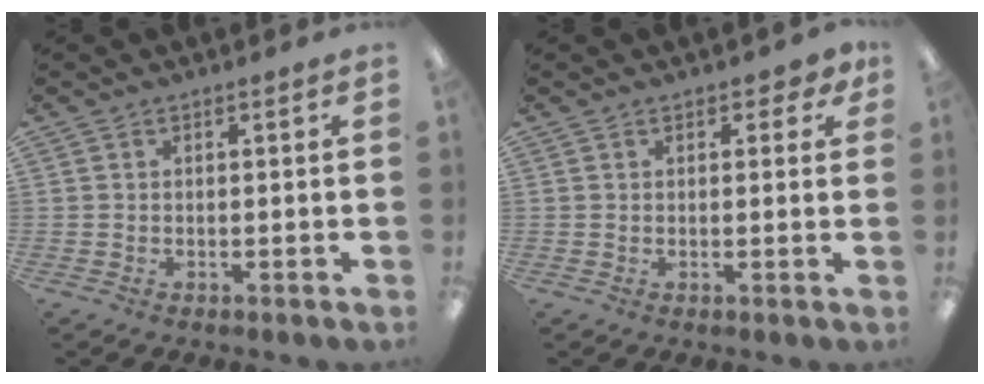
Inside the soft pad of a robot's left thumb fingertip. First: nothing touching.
{"total": 2.6, "force": [1.3, 1.4, 1.7], "torque": [-0.020, -0.003, 0.020]}